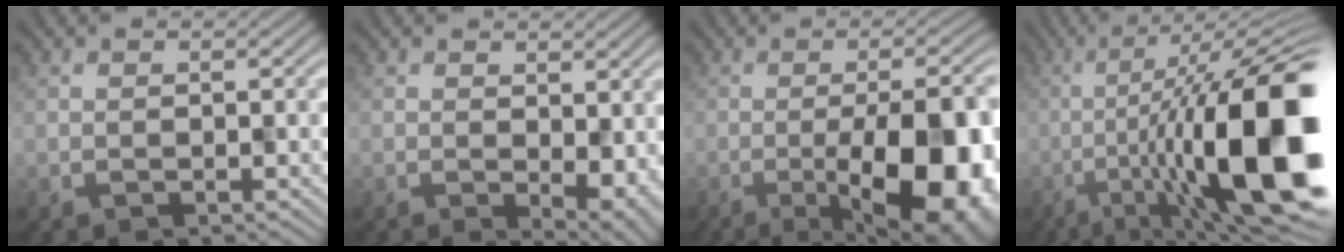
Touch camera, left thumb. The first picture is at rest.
{"total": 3.9, "force": [-0.7, 1.4, 3.6], "torque": [-0.054, -0.015, 0.017]}
{"total": 15.8, "force": [-6.0, 5.7, 13.4], "torque": [-0.169, -0.004, -0.074]}
{"total": 16.9, "force": [-2.9, 5.5, 15.7], "torque": [-0.252, -0.010, -0.034]}